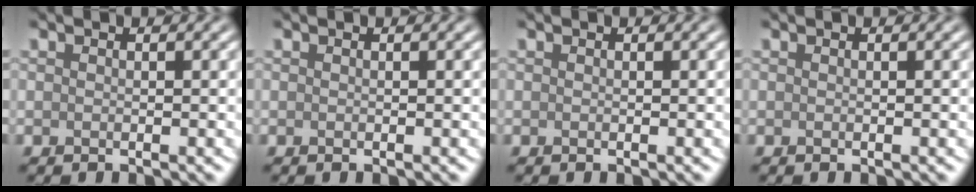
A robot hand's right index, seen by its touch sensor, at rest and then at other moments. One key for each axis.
{"total": 0.0}
{"total": 0.0}
{"total": 0.0}